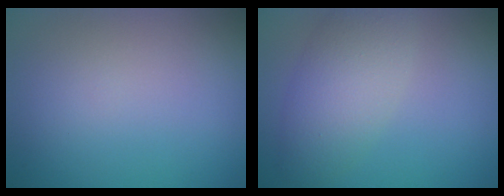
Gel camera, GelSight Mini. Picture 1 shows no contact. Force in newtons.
{"total": 4.5, "press": 4.5, "slide": 0.2}